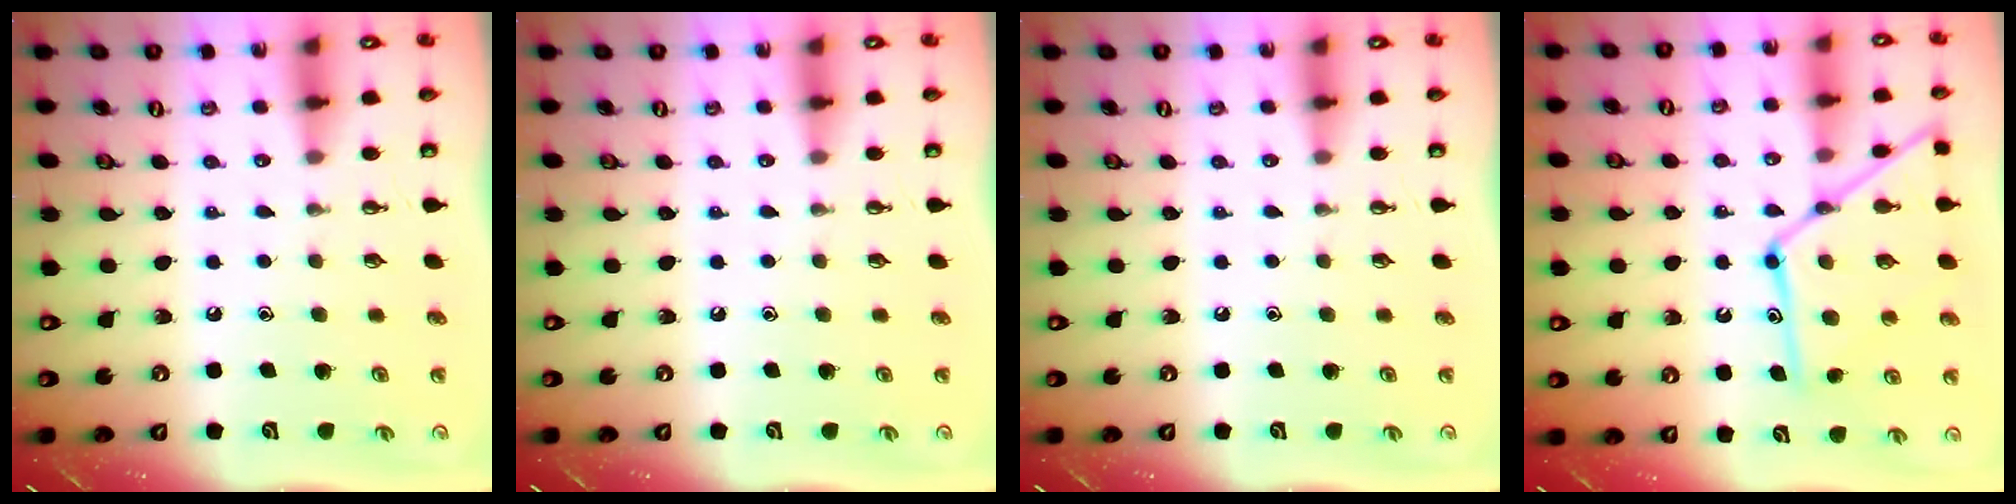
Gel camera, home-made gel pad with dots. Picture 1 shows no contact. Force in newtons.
{"total": 0.0}
{"total": 0.0}
{"total": 15.9, "press": 15.9, "slide": 1.1}